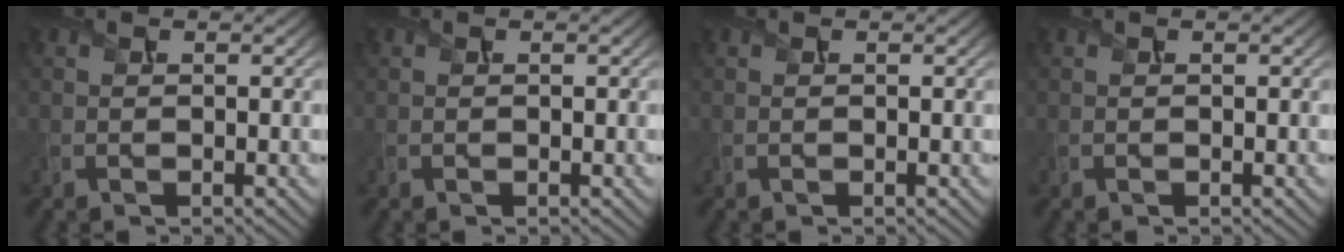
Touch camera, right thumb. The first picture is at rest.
{"total": 0.0}
{"total": 0.0}
{"total": 0.0}